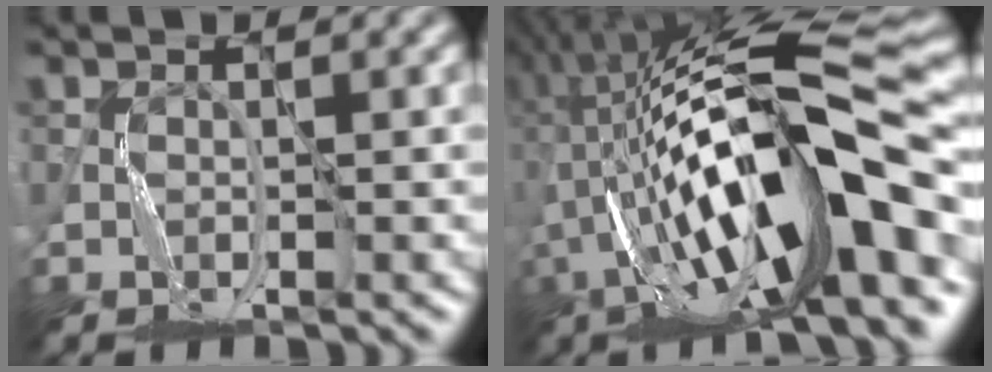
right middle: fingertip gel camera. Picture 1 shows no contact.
{"total": 16.4, "force": [-2.4, 4.5, 15.6], "torque": [-0.269, 0.031, -0.043]}